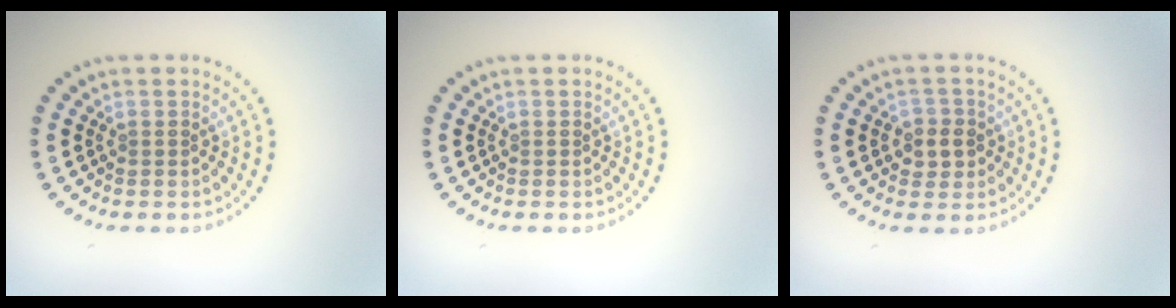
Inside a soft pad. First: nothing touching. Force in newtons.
{"total": 0.0}
{"total": 2.1, "press": 2.0, "slide": 0.8}